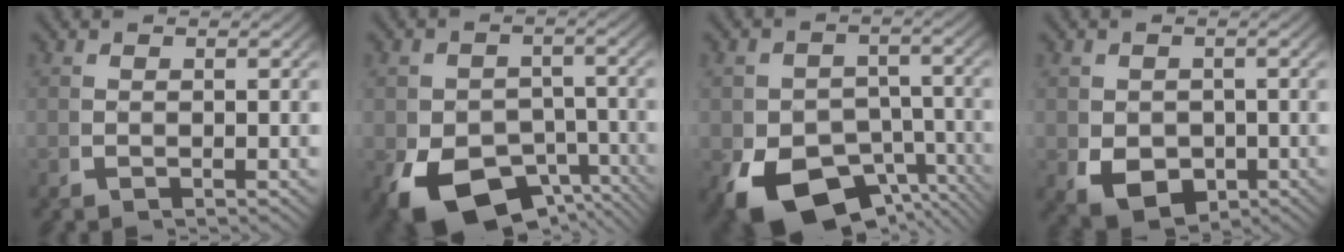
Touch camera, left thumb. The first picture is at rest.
{"total": 10.2, "force": [-5.5, 6.4, 5.7], "torque": [-0.105, -0.046, -0.080]}
{"total": 11.3, "force": [-6.5, 7.1, 5.9], "torque": [-0.110, -0.051, -0.092]}
{"total": 5.7, "force": [-1.7, 4.5, 3.1], "torque": [-0.070, -0.035, -0.015]}